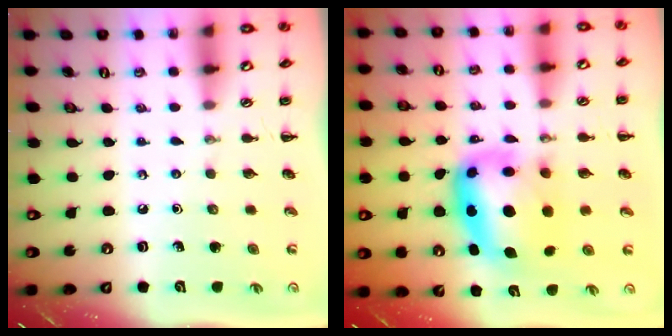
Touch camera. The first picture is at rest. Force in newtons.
{"total": 12.0, "press": 11.6, "slide": 3.2}